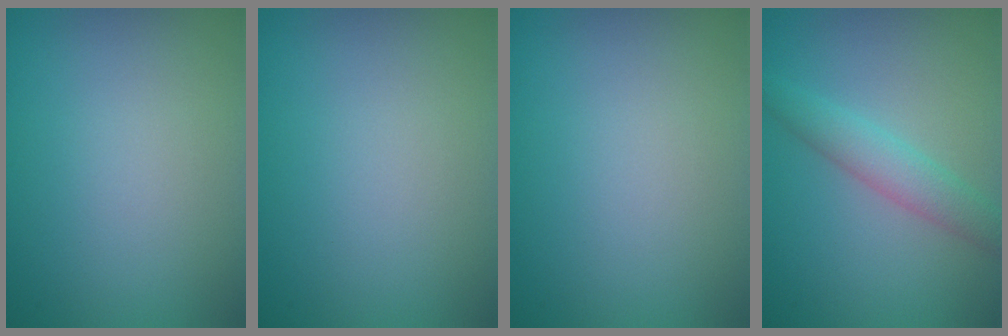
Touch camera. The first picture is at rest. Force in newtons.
{"total": 0.0}
{"total": 0.0}
{"total": 2.9, "press": 2.9, "slide": 0.1}